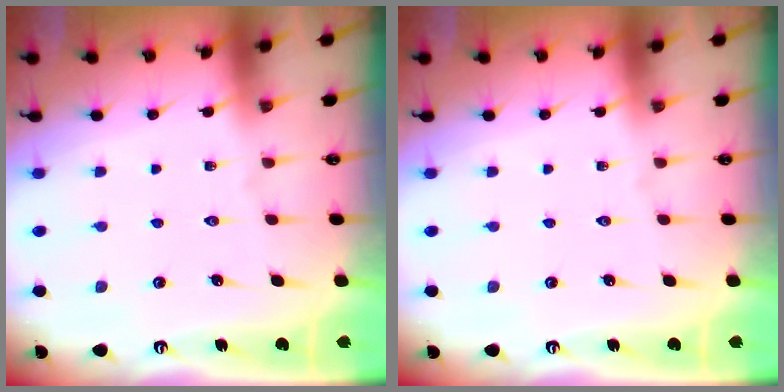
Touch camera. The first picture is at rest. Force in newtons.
{"total": 0.0}